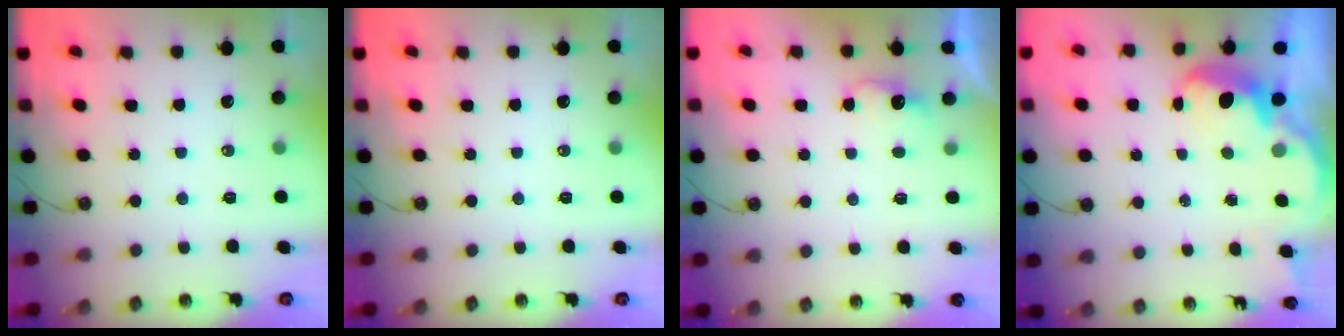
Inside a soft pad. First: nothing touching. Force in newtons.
{"total": 0.0}
{"total": 2.8, "press": 2.7, "slide": 0.8}
{"total": 2.5, "press": 2.5, "slide": 0.6}